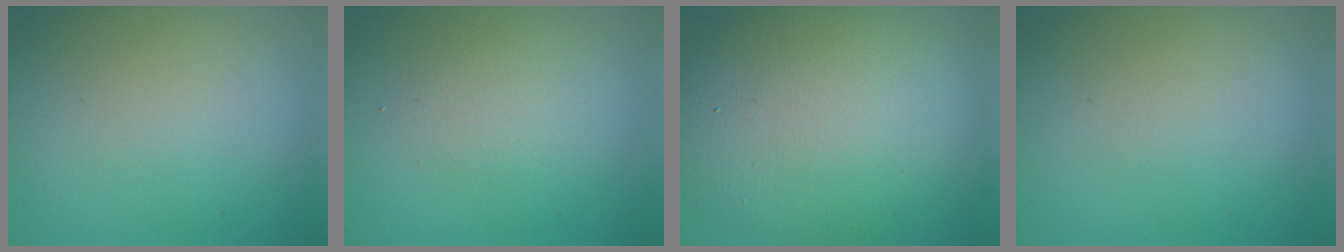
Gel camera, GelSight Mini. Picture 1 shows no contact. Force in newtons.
{"total": 1.9, "press": 1.9, "slide": 0.2}
{"total": 12.9, "press": 12.8, "slide": 1.2}
{"total": 0.0}